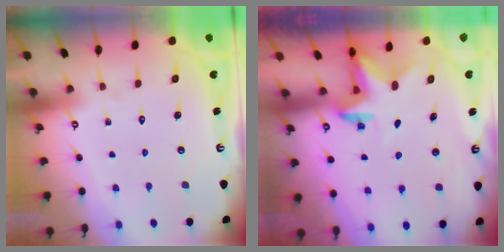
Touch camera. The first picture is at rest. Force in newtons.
{"total": 2.4, "press": 2.3, "slide": 0.4}